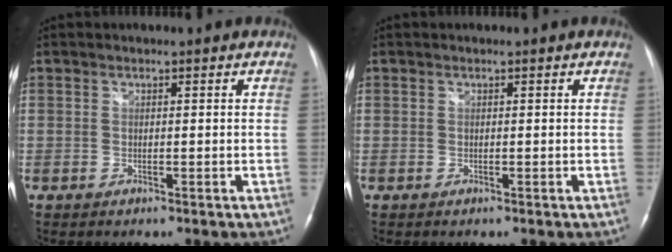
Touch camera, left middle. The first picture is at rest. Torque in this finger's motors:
{"motor_torque": [0.00, 0.00, 0.01, 0.00]}